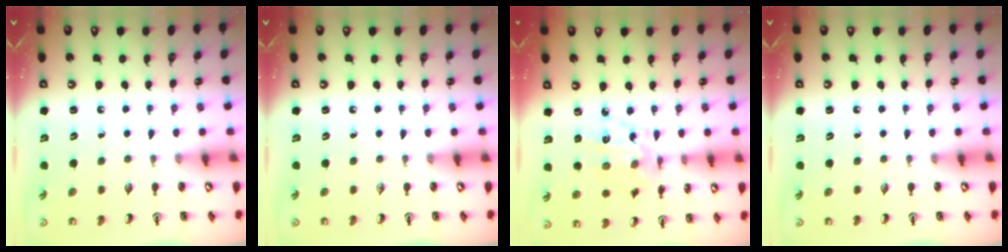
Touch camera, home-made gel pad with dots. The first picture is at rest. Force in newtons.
{"total": 0.0}
{"total": 8.5, "press": 8.4, "slide": 0.7}
{"total": 0.0}